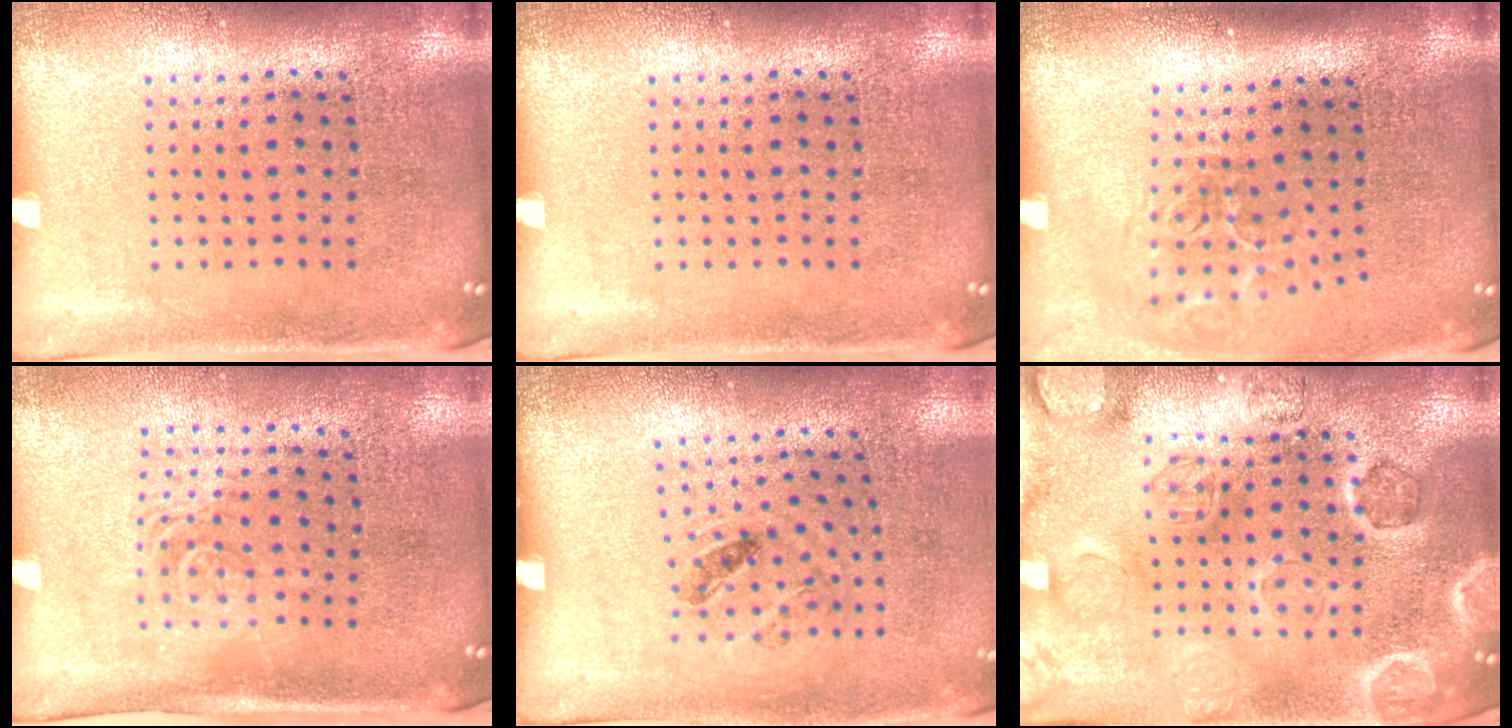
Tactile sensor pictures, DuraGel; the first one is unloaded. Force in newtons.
{"total": 0.0}
{"total": 2.1, "press": 1.3, "slide": 1.6}
{"total": 1.6, "press": 1.3, "slide": 0.9}
{"total": 1.2, "press": 0.8, "slide": 1.0}
{"total": 2.7, "press": 2.7, "slide": 0.1}